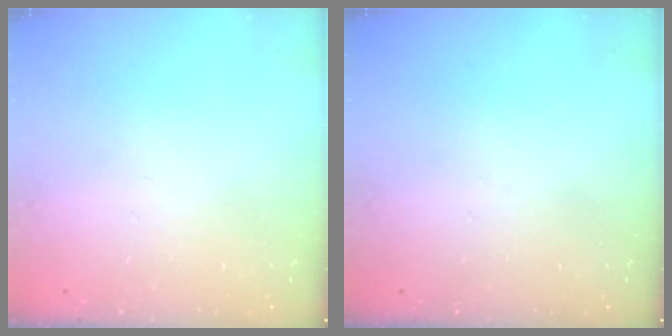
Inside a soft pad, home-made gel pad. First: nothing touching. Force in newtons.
{"total": 0.0}